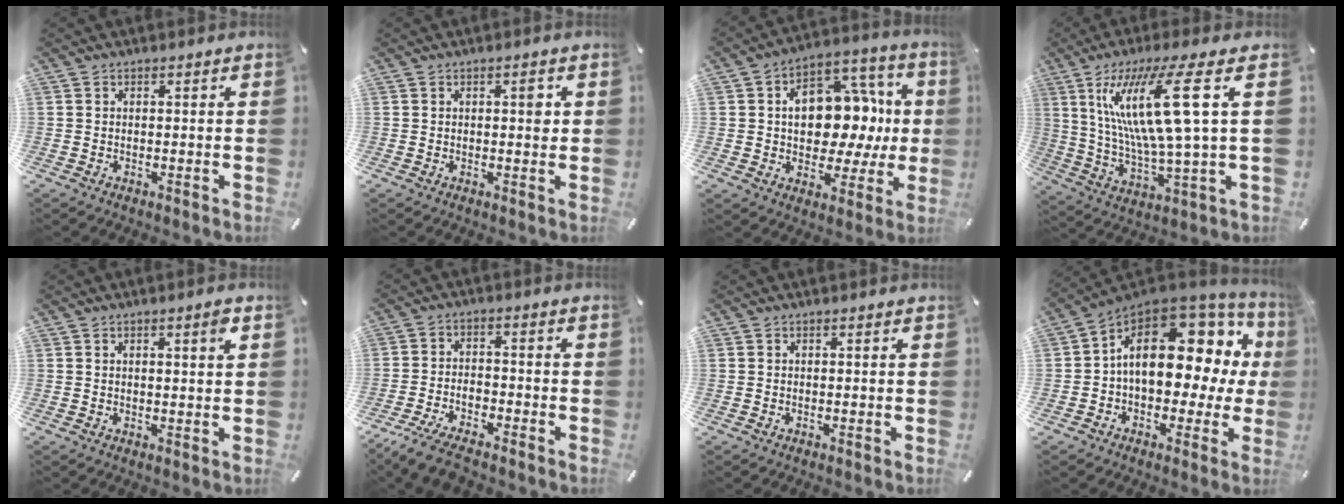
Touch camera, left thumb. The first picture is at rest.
{"total": 2.6, "force": [0.6, 1.0, 2.3], "torque": [-0.015, -0.005, 0.001]}
{"total": 16.2, "force": [1.4, 11.5, 11.3], "torque": [-0.152, -0.018, 0.030]}
{"total": 20.0, "force": [6.5, 4.0, 18.5], "torque": [-0.373, -0.014, 0.086]}
{"total": 2.5, "force": [1.1, 0.4, 2.2], "torque": [-0.044, 0.001, 0.018]}
{"total": 7.4, "force": [-6.1, 2.0, 3.6], "torque": [-0.076, 0.020, -0.117]}
{"total": 0.0}
{"total": 19.2, "force": [4.1, 12.3, 14.2], "torque": [-0.209, -0.027, 0.069]}